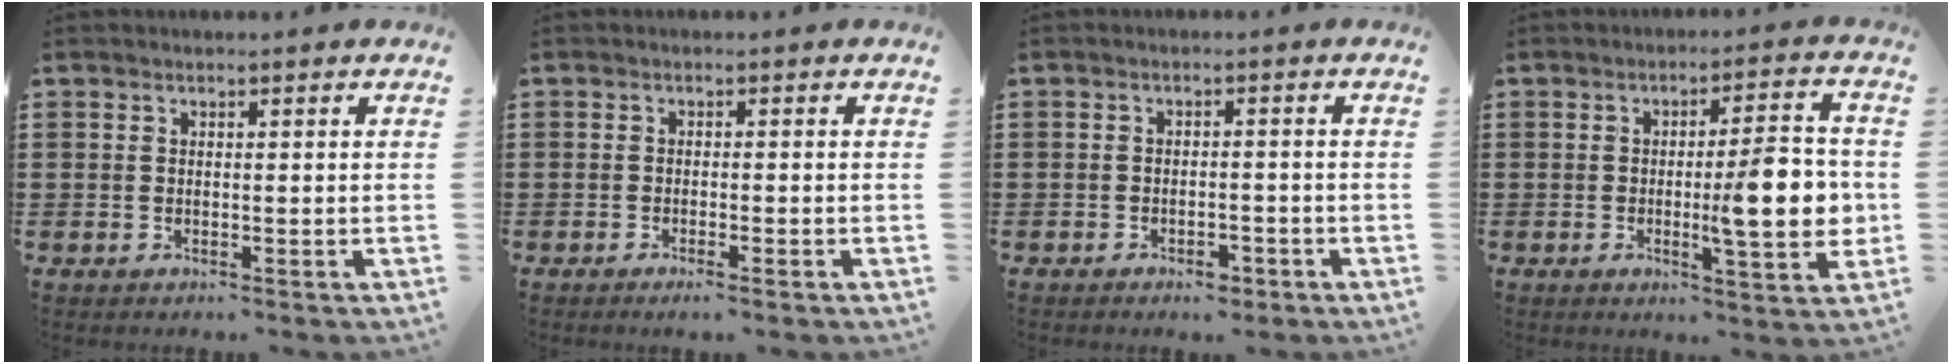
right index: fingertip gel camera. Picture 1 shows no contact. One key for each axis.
{"total": 1.1, "fx": -0.9, "fy": -0.1, "fz": 0.6, "tx": -0.012, "ty": -0.005, "tz": -0.015}
{"total": 1.9, "fx": -1.6, "fy": 0.8, "fz": 0.7, "tx": -0.017, "ty": 0.000, "tz": -0.032}
{"total": 10.6, "fx": -0.8, "fy": 2.6, "fz": 10.2, "tx": -0.139, "ty": -0.006, "tz": -0.015}